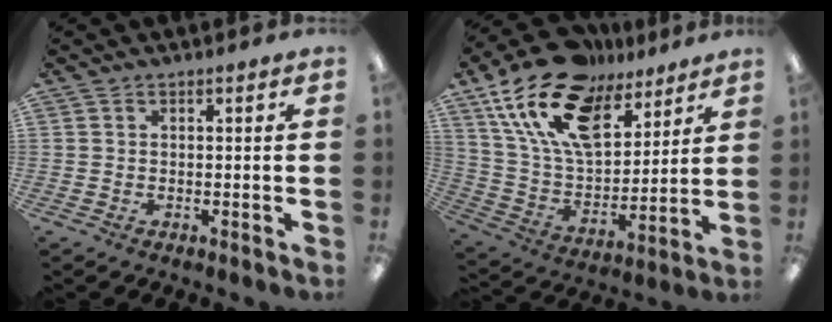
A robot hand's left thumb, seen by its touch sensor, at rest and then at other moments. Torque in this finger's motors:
{"motor_torque": [0.50, 0.61, 1.35, -1.42, 0.56]}